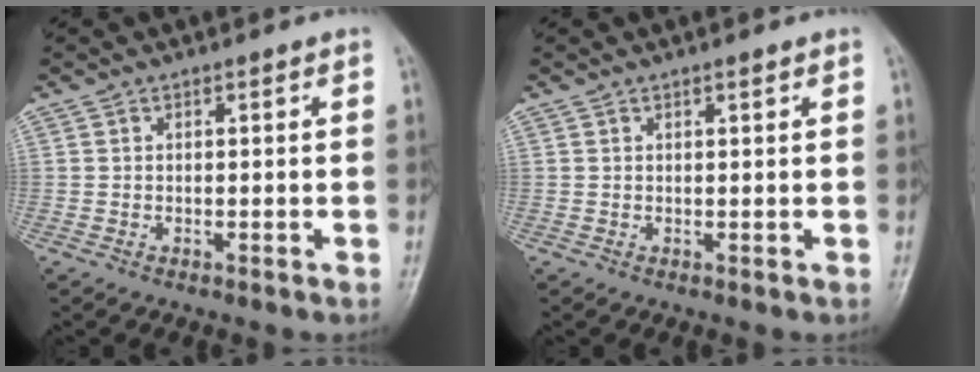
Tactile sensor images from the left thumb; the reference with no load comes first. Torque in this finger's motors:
{"motor_torque": [-0.08, -0.07, -0.17, -0.16, 0.05]}